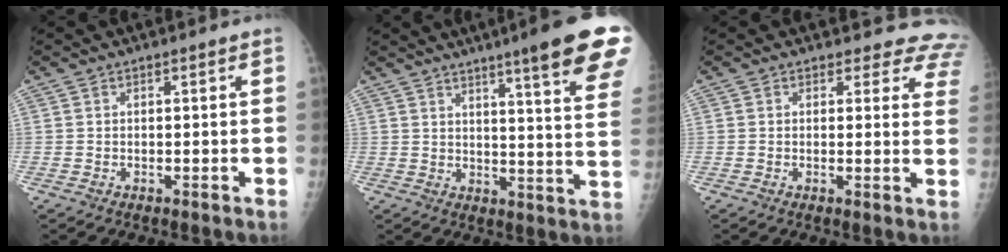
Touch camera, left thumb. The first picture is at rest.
{"total": 18.6, "force": [12.3, 1.4, 13.9], "torque": [-0.160, -0.056, 0.149]}
{"total": 8.3, "force": [7.1, 4.2, 1.1], "torque": [0.040, -0.026, 0.042]}